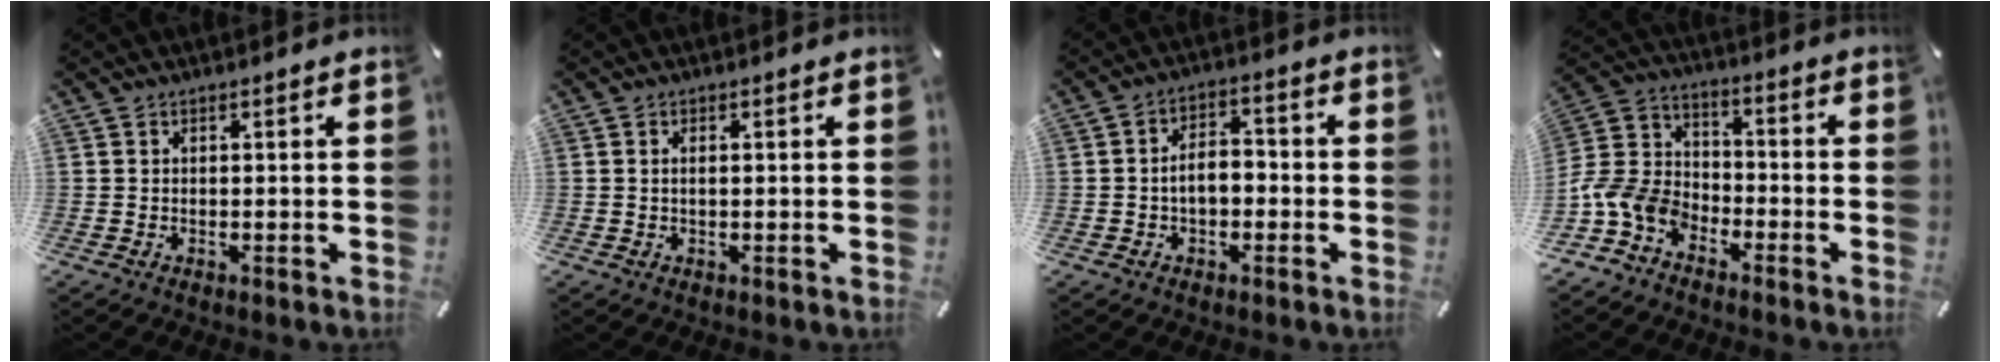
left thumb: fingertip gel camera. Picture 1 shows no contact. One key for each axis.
{"total": 1.1, "fx": 0.1, "fy": 0.4, "fz": 1.0, "tx": -0.021, "ty": 0.000, "tz": 0.000}
{"total": 5.7, "fx": -1.4, "fy": 3.5, "fz": 4.3, "tx": -0.076, "ty": 0.017, "tz": -0.026}
{"total": 11.2, "fx": -6.7, "fy": 7.7, "fz": 4.5, "tx": -0.103, "ty": 0.034, "tz": -0.128}